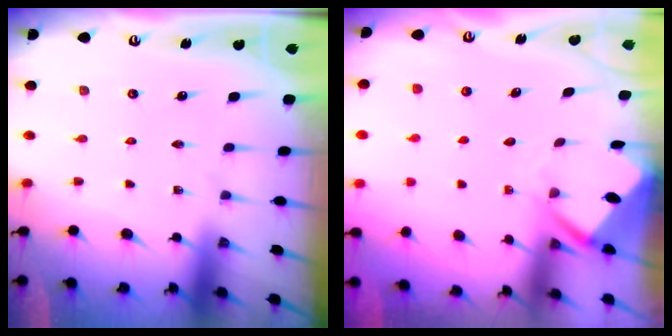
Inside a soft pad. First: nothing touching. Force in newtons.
{"total": 3.8, "press": 3.8, "slide": 0.3}